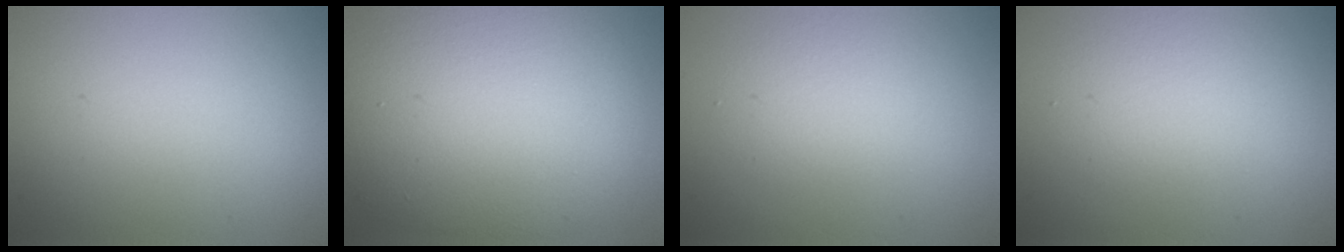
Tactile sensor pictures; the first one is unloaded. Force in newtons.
{"total": 11.7, "press": 11.7, "slide": 0.9}
{"total": 2.1, "press": 2.1, "slide": 0.1}
{"total": 2.9, "press": 2.9, "slide": 0.1}